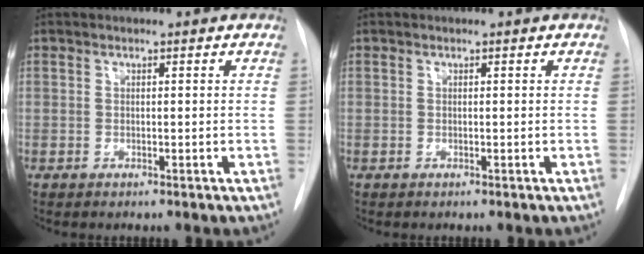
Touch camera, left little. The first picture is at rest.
{"total": 0.0}